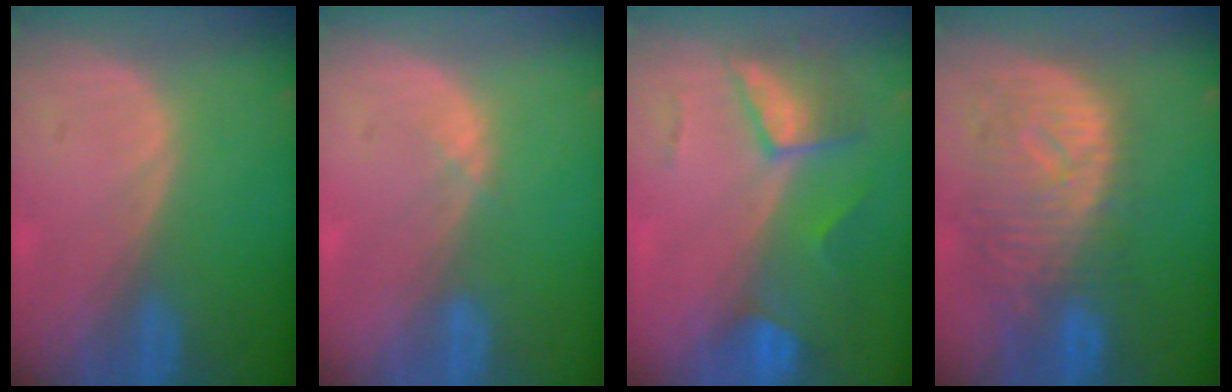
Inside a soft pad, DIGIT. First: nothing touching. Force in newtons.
{"total": 0.9, "press": 0.9, "slide": 0.3}
{"total": 7.4, "press": 6.6, "slide": 3.5}
{"total": 10.8, "press": 9.7, "slide": 4.8}